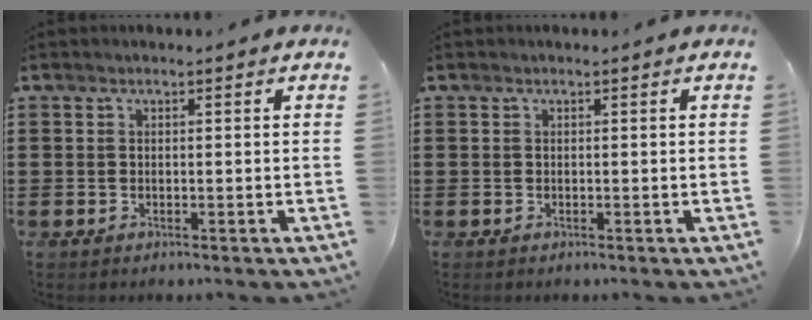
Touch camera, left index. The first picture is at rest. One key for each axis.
{"total": 0.0}